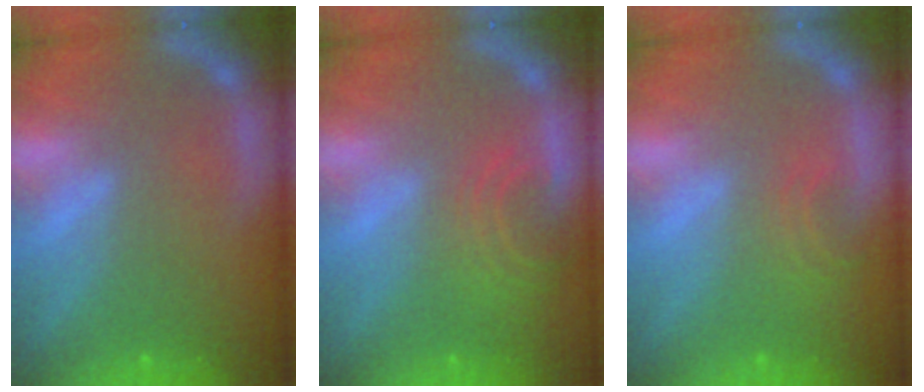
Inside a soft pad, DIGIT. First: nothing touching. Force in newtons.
{"total": 4.0}
{"total": 1.9}